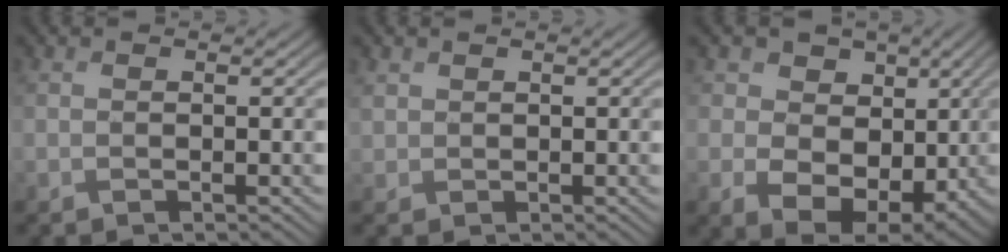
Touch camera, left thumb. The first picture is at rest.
{"total": 1.0, "force": [0.7, 0.6, -0.6], "torque": [0.002, 0.001, 0.022]}
{"total": 8.7, "force": [0.1, 7.4, 4.6], "torque": [-0.089, -0.017, -0.004]}